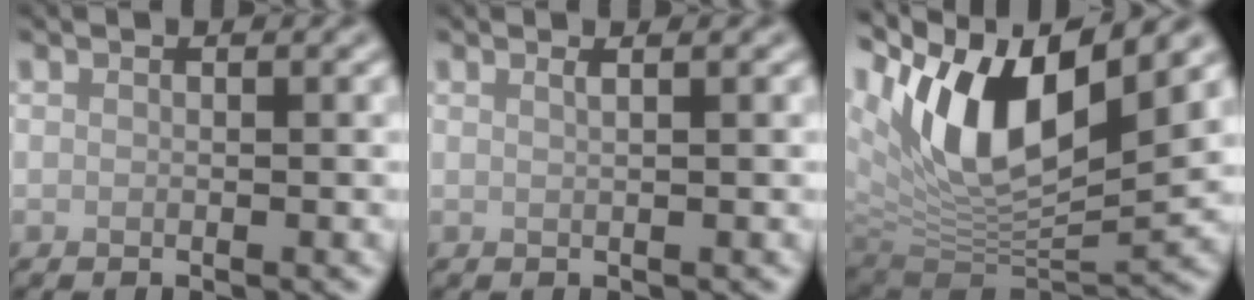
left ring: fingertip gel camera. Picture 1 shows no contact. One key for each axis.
{"total": 1.5, "fx": 0.8, "fy": 0.7, "fz": 1.0, "tx": -0.002, "ty": 0.001, "tz": -0.002}
{"total": 12.6, "fx": 4.4, "fy": 5.6, "fz": 10.4, "tx": -0.182, "ty": 0.001, "tz": 0.080}